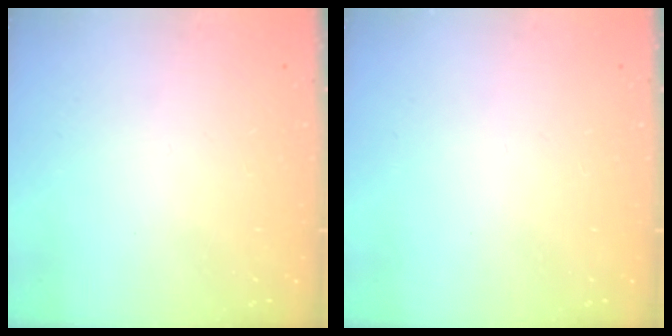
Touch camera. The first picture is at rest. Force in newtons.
{"total": 0.0}